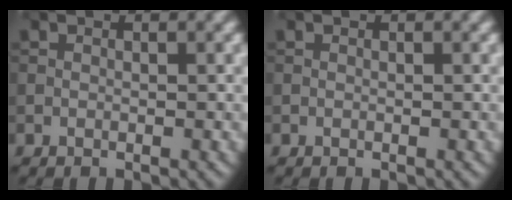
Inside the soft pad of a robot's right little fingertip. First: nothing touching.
{"total": 0.0}